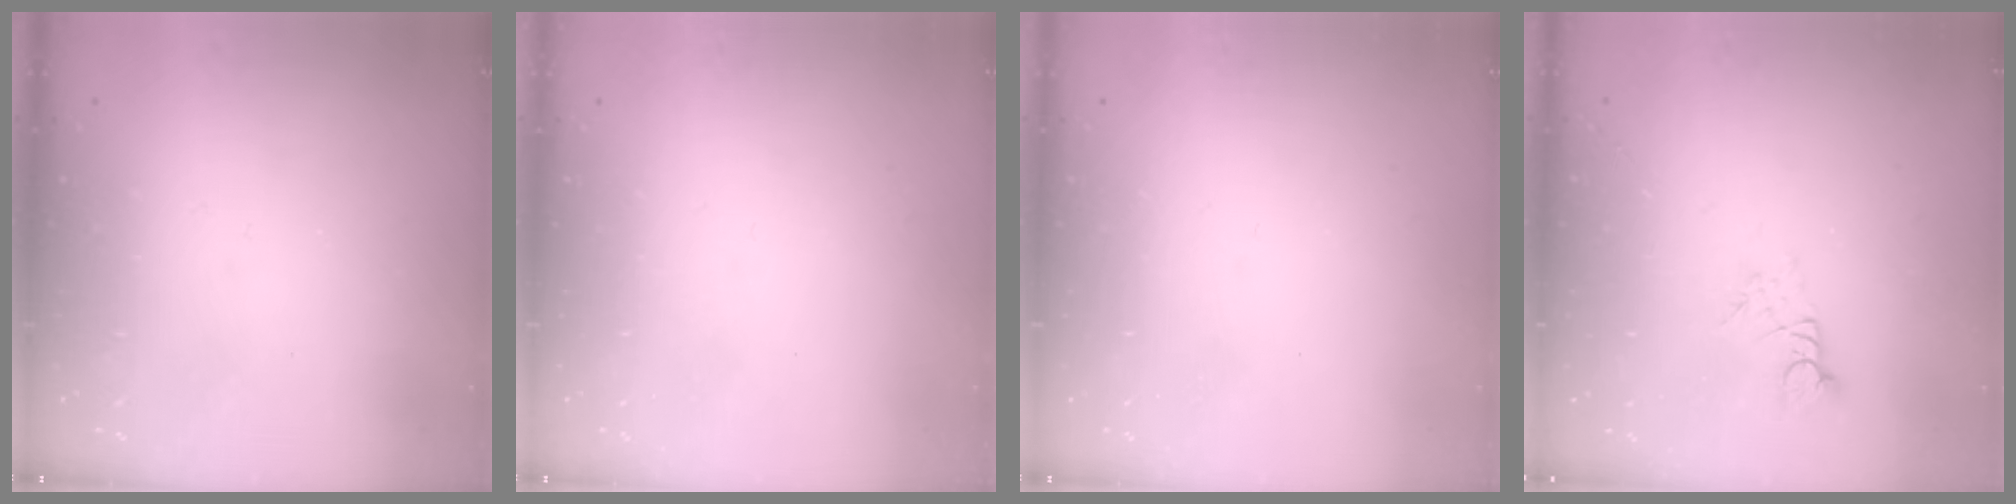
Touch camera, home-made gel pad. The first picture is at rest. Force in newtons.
{"total": 0.0}
{"total": 0.0}
{"total": 2.7, "press": 2.7, "slide": 0.3}